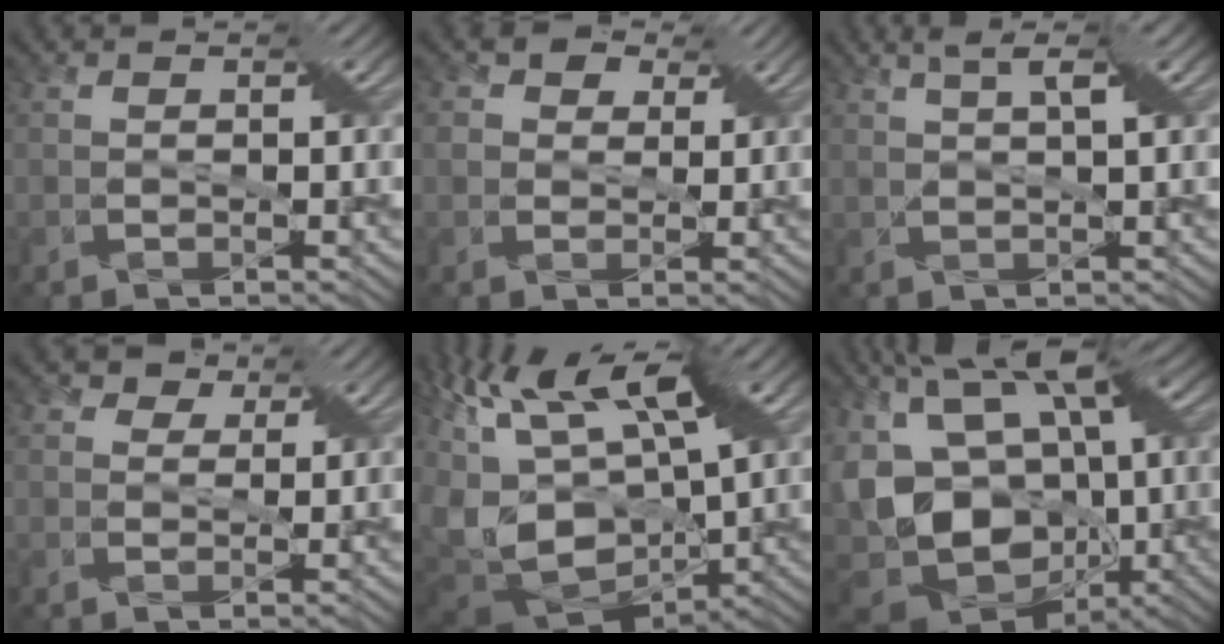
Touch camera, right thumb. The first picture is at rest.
{"total": 5.0, "force": [2.7, 3.7, 1.8], "torque": [-0.058, 0.001, 0.038]}
{"total": 3.3, "force": [1.9, 0.2, 2.7], "torque": [-0.046, 0.009, 0.026]}
{"total": 3.5, "force": [2.4, 2.3, 1.1], "torque": [-0.028, -0.007, 0.037]}
{"total": 16.6, "force": [-1.9, 8.4, 14.2], "torque": [-0.265, 0.021, -0.007]}
{"total": 18.4, "force": [-0.6, 11.4, 14.4], "torque": [-0.290, 0.005, -0.013]}